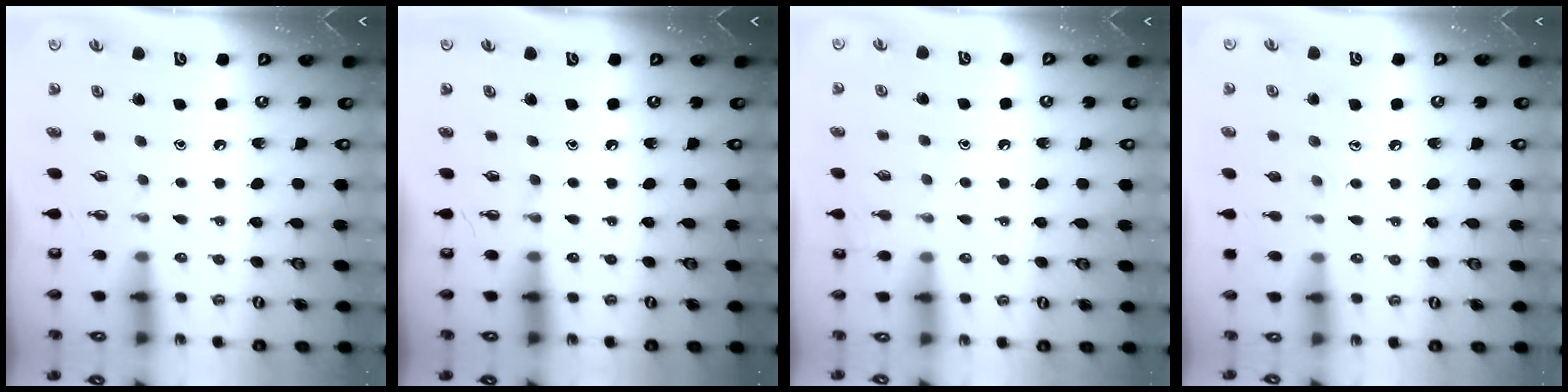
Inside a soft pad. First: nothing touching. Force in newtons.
{"total": 0.0}
{"total": 4.4, "press": 4.4, "slide": 0.3}
{"total": 7.8, "press": 7.8, "slide": 0.7}